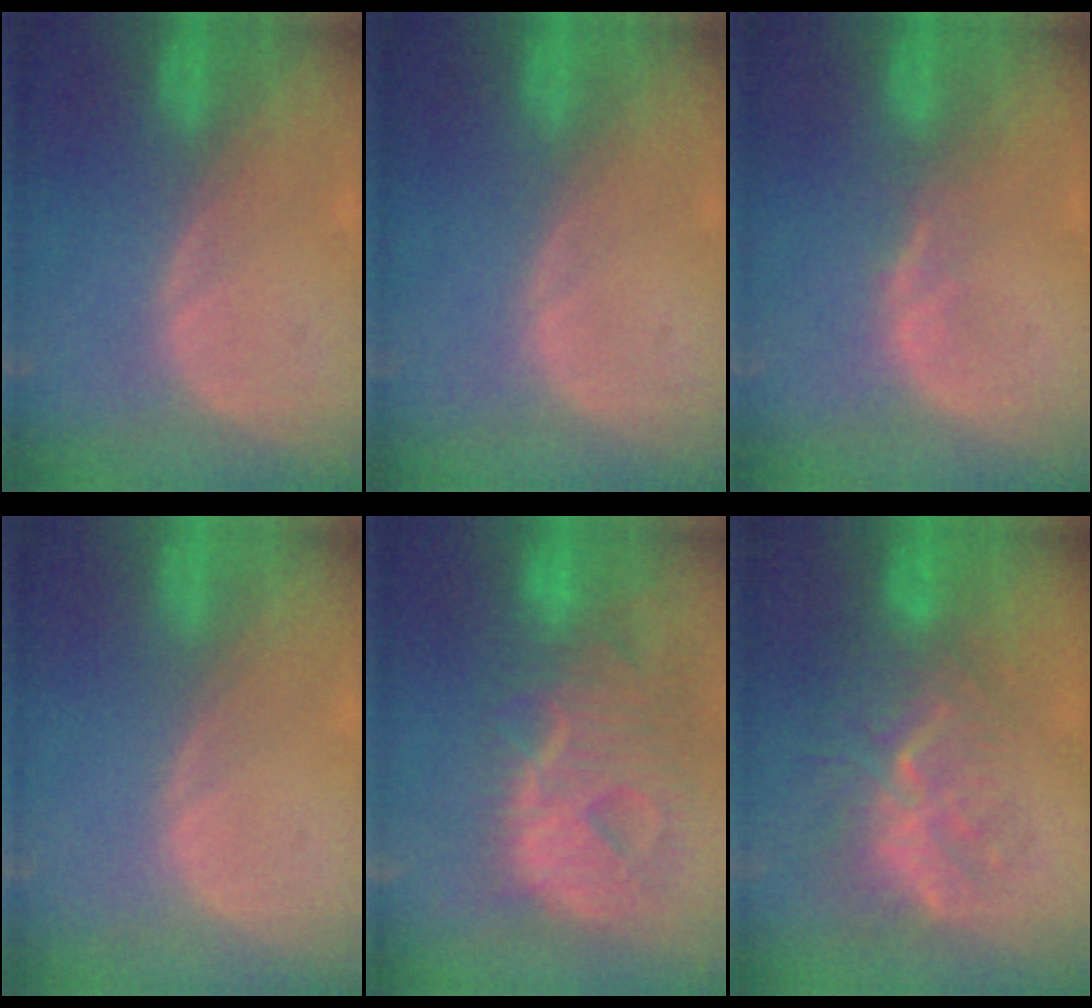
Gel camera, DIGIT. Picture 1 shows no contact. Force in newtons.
{"total": 0.0}
{"total": 1.4, "press": 1.4, "slide": 0.1}
{"total": 0.0}
{"total": 12.9, "press": 11.0, "slide": 6.9}
{"total": 9.3, "press": 8.6, "slide": 3.5}